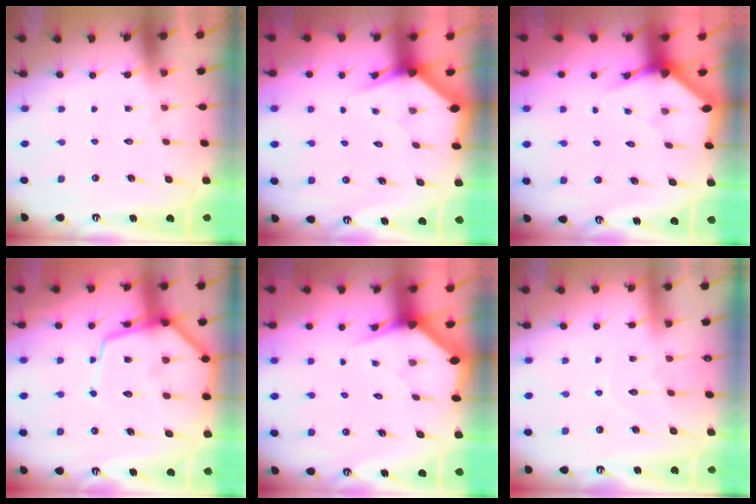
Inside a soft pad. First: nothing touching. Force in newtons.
{"total": 2.8, "press": 2.8, "slide": 0.0}
{"total": 3.3, "press": 3.3, "slide": 0.1}
{"total": 14.1, "press": 14.0, "slide": 1.6}
{"total": 3.1, "press": 3.1, "slide": 0.1}
{"total": 3.6, "press": 3.6, "slide": 0.3}